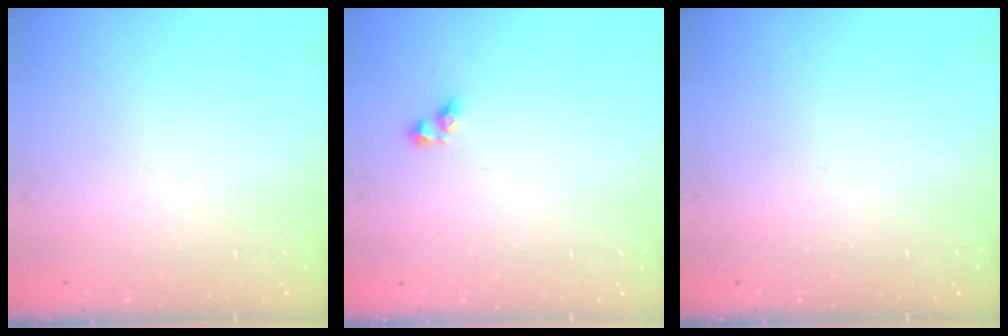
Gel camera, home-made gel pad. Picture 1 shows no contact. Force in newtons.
{"total": 3.6, "press": 3.5, "slide": 0.6}
{"total": 0.0}